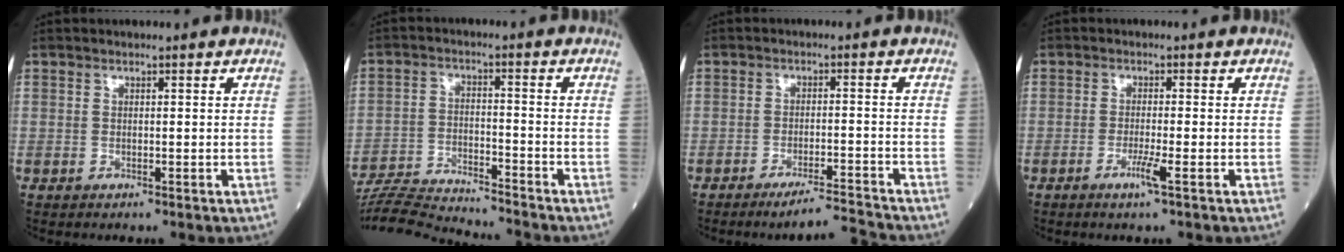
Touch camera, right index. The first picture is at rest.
{"total": 13.6, "force": [-13.1, -0.6, 3.3], "torque": [-0.056, -0.005, -0.221]}
{"total": 5.1, "force": [-4.7, -1.5, 1.1], "torque": [-0.015, -0.009, -0.081]}
{"total": 2.6, "force": [-1.3, -0.4, 2.3], "torque": [-0.047, -0.006, -0.027]}